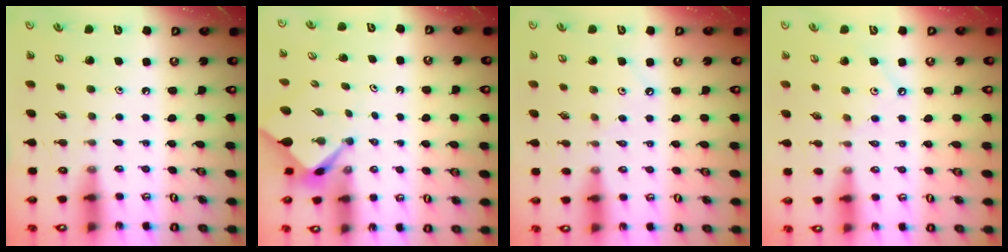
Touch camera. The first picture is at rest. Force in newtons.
{"total": 2.2, "press": 2.2, "slide": 0.1}
{"total": 3.0, "press": 3.0, "slide": 0.5}
{"total": 1.6, "press": 1.6, "slide": 0.2}